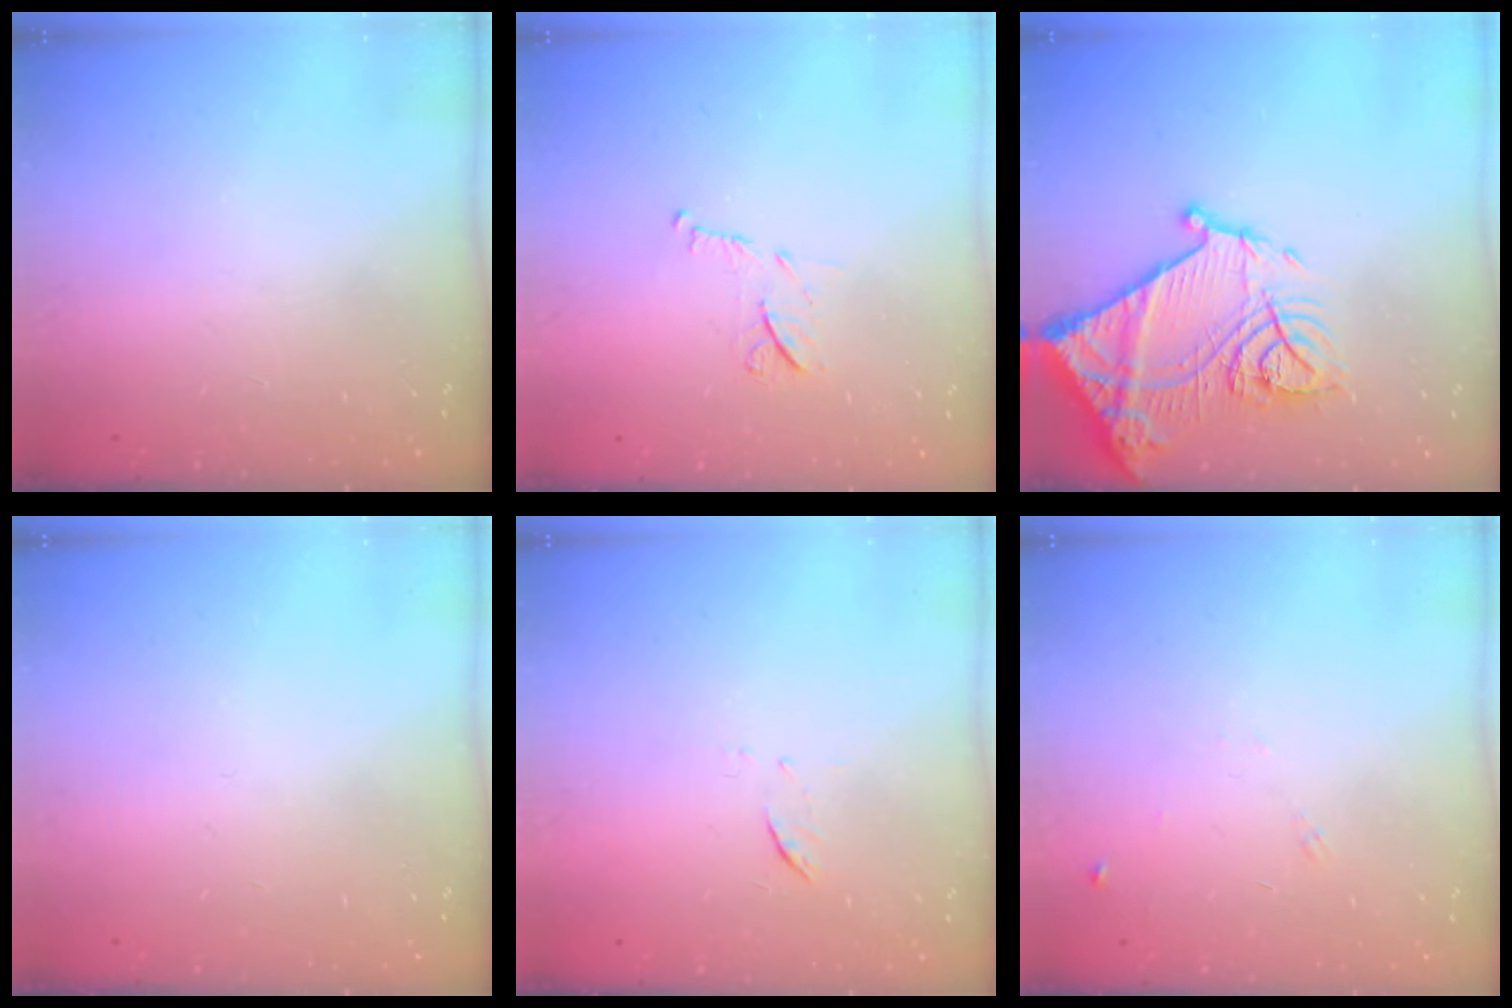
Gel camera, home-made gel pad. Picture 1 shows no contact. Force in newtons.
{"total": 7.5, "press": 7.4, "slide": 0.3}
{"total": 22.6, "press": 22.5, "slide": 2.0}
{"total": 0.0}
{"total": 5.2, "press": 5.1, "slide": 0.7}
{"total": 5.7, "press": 5.6, "slide": 0.7}